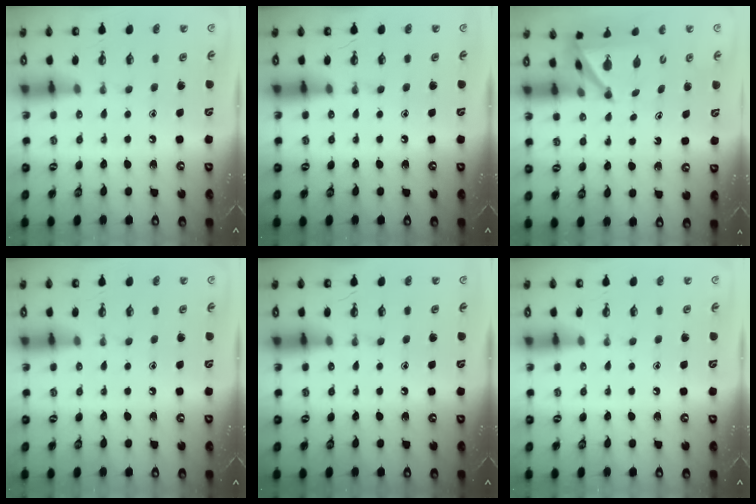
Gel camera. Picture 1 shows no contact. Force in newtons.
{"total": 0.0}
{"total": 4.3, "press": 4.3, "slide": 0.4}
{"total": 0.0}
{"total": 0.0}
{"total": 0.0}